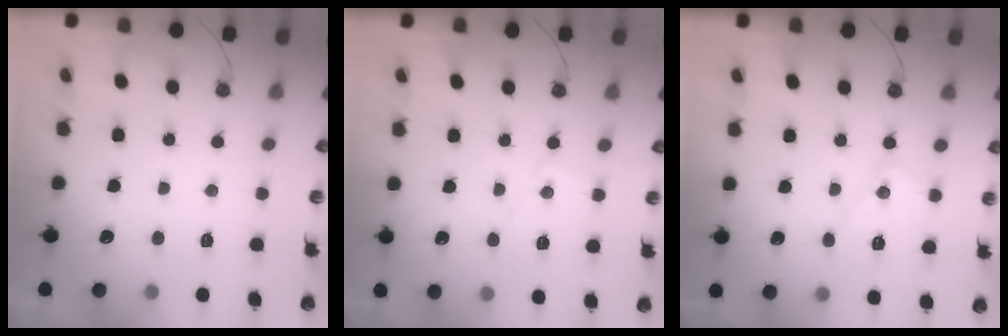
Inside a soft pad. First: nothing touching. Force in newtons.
{"total": 5.7, "press": 5.6, "slide": 0.7}
{"total": 8.6, "press": 8.6, "slide": 0.6}